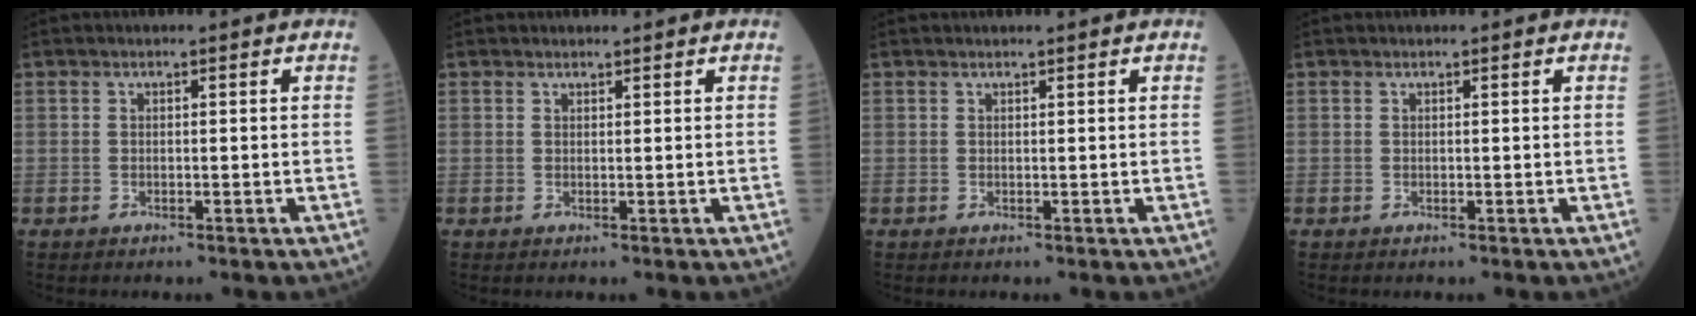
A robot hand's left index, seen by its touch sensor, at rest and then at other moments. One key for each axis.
{"total": 0.8, "fx": 0.8, "fy": 0.1, "fz": 0.0, "tx": -0.007, "ty": 0.003, "tz": 0.015}
{"total": 1.3, "fx": 1.2, "fy": -0.1, "fz": 0.5, "tx": -0.004, "ty": 0.010, "tz": 0.021}
{"total": 0.0}